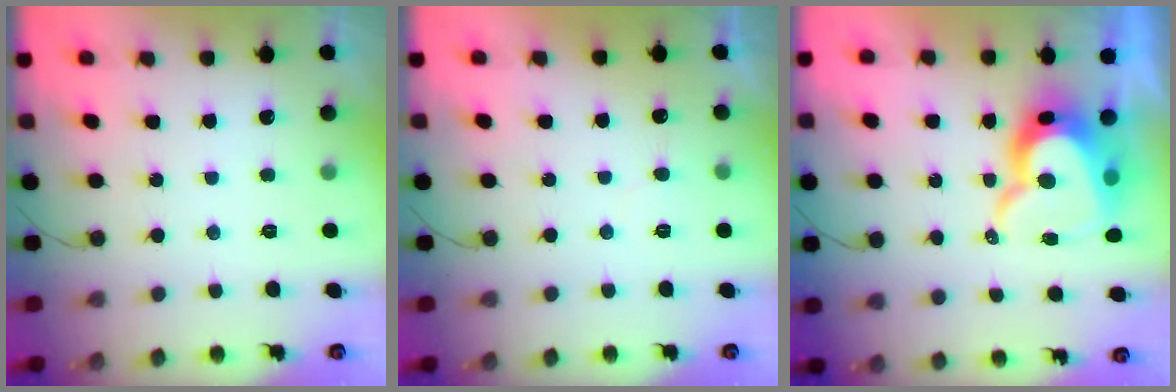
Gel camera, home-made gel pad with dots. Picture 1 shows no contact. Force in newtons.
{"total": 3.6, "press": 3.6, "slide": 0.1}
{"total": 15.4, "press": 15.3, "slide": 1.3}